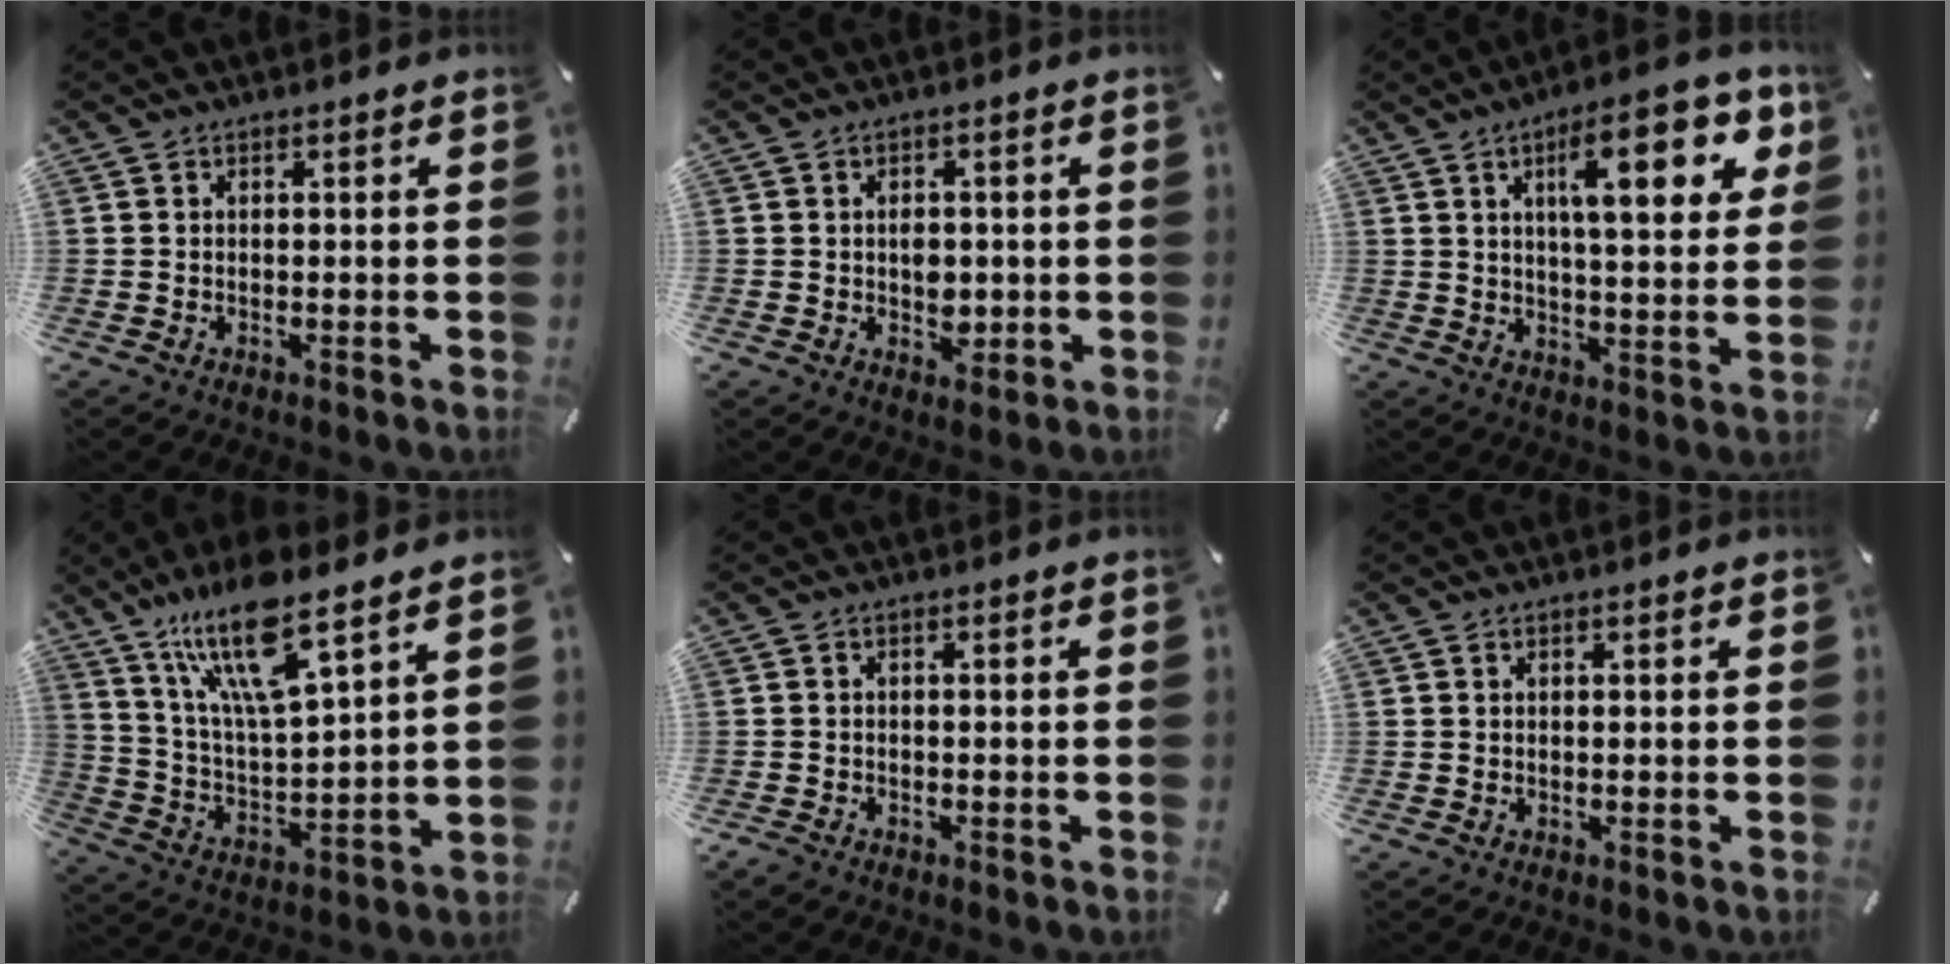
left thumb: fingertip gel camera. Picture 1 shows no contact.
{"total": 4.4, "force": [-0.3, 3.4, 2.8], "torque": [-0.026, -0.003, -0.008]}
{"total": 17.1, "force": [7.1, 5.9, 14.4], "torque": [-0.207, -0.016, 0.104]}
{"total": 17.0, "force": [12.0, 4.3, 11.2], "torque": [-0.228, -0.057, 0.204]}
{"total": 1.5, "force": [-1.1, 0.8, 0.5], "torque": [-0.007, 0.006, -0.023]}
{"total": 0.0}